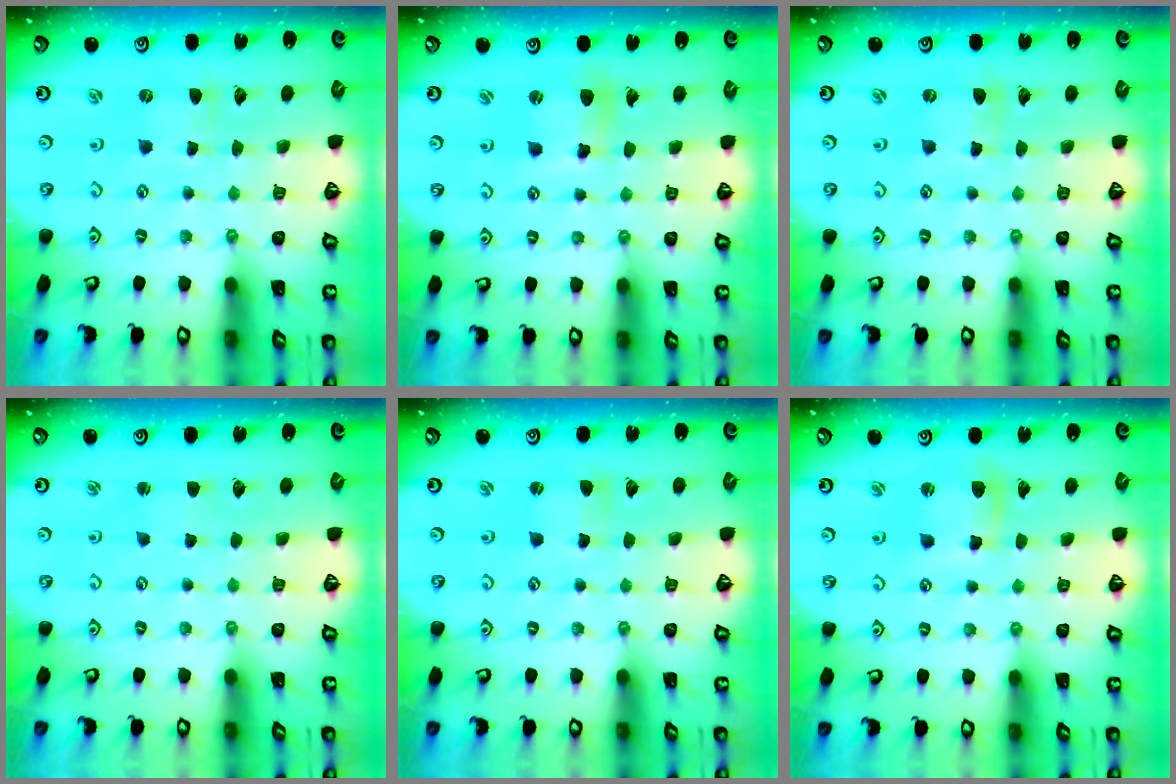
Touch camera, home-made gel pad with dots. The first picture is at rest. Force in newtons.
{"total": 7.1, "press": 7.0, "slide": 1.0}
{"total": 0.8, "press": 0.8, "slide": 0.1}
{"total": 2.2, "press": 2.2, "slide": 0.3}
{"total": 1.3, "press": 1.2, "slide": 0.3}
{"total": 6.7, "press": 6.6, "slide": 1.1}